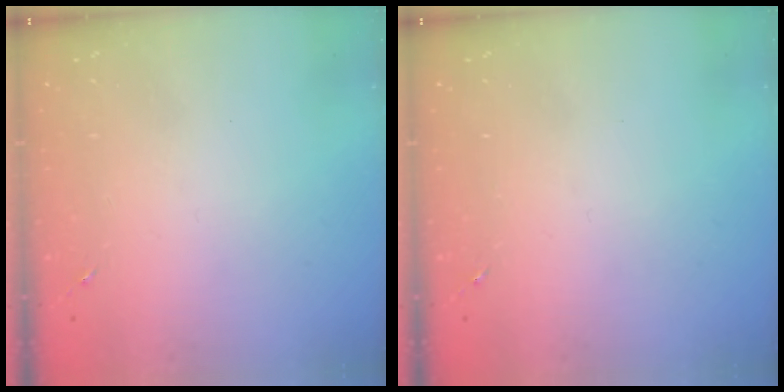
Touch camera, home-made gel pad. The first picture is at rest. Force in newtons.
{"total": 0.0}